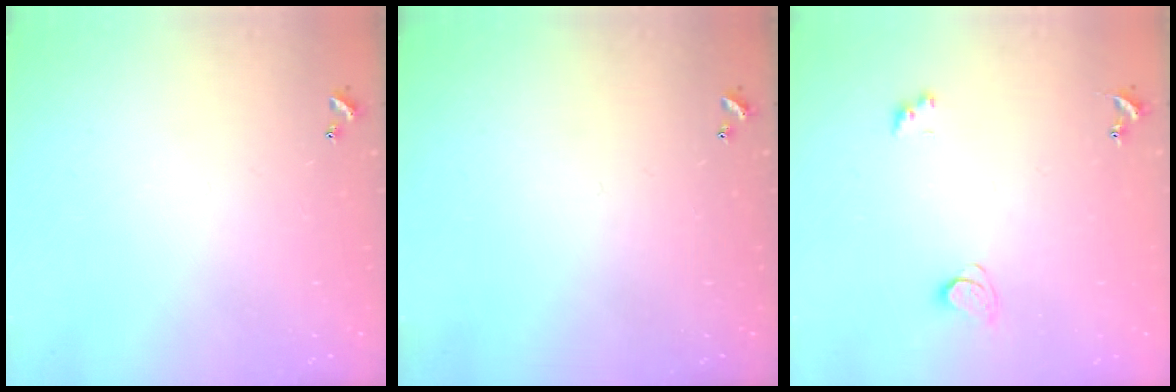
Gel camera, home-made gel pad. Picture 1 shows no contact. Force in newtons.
{"total": 0.0}
{"total": 2.1, "press": 2.1, "slide": 0.4}